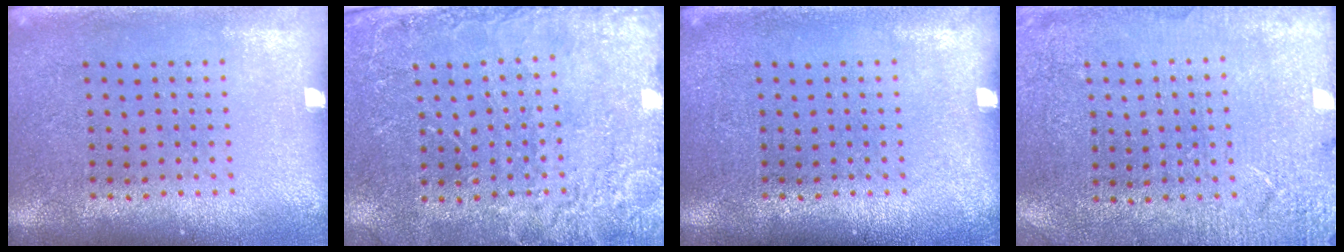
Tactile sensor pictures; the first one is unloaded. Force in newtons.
{"total": 2.6, "press": 2.6, "slide": 0.3}
{"total": 0.0}
{"total": 2.6, "press": 2.6, "slide": 0.2}